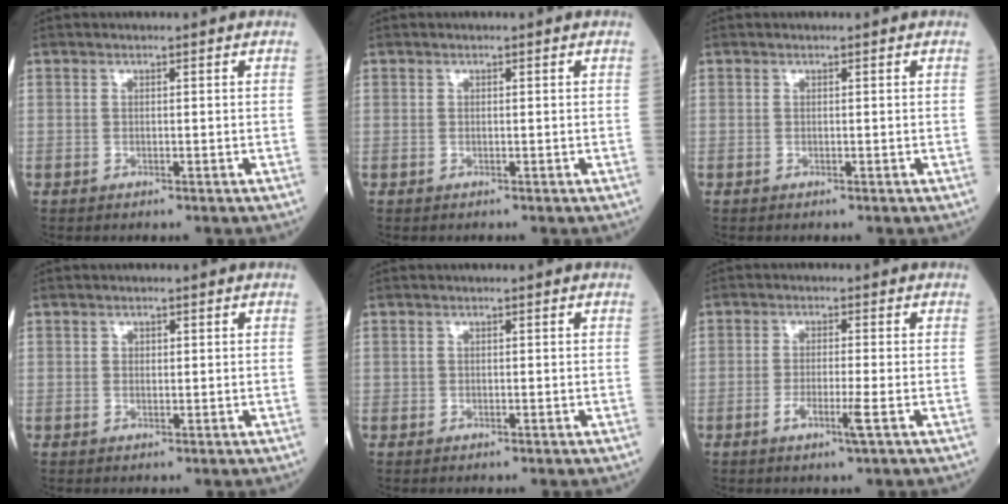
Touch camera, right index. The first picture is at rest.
{"total": 0.0}
{"total": 0.0}
{"total": 1.4, "force": [0.4, 1.1, 0.8], "torque": [-0.009, -0.001, 0.004]}
{"total": 0.0}
{"total": 2.1, "force": [-0.7, -0.1, 1.9], "torque": [-0.036, -0.002, -0.014]}